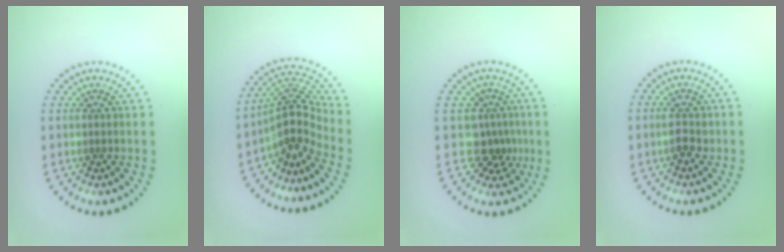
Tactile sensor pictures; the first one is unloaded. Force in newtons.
{"total": 4.0, "press": 2.8, "slide": 2.8}
{"total": 3.0, "press": 2.2, "slide": 2.1}
{"total": 2.1, "press": 2.1, "slide": 0.2}